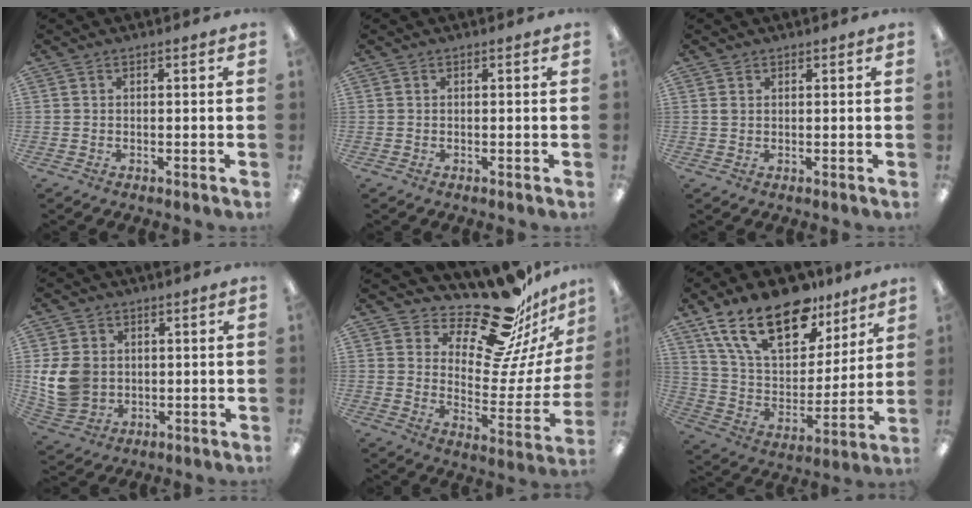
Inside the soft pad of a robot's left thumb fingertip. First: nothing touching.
{"total": 0.0}
{"total": 0.9, "force": [0.6, 0.7, 0.1], "torque": [-0.002, 0.001, 0.011]}
{"total": 10.8, "force": [1.1, 9.3, 5.4], "torque": [-0.117, 0.010, 0.025]}
{"total": 21.5, "force": [17.5, 6.9, 10.3], "torque": [-0.146, -0.135, 0.292]}
{"total": 22.7, "force": [14.6, 11.2, 13.4], "torque": [-0.252, -0.070, 0.261]}